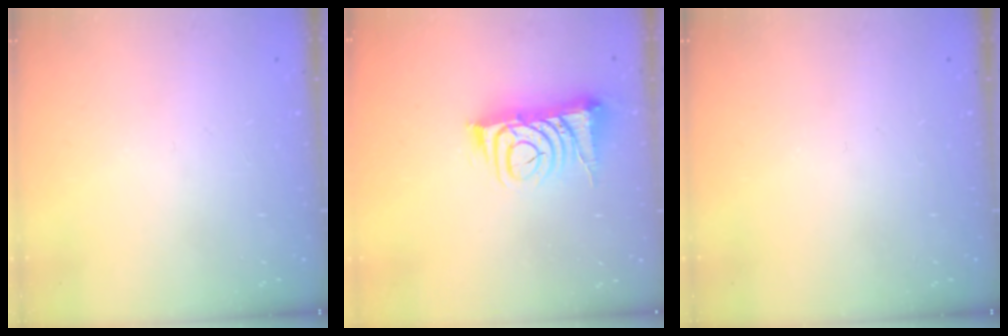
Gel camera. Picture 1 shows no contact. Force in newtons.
{"total": 10.2, "press": 10.2, "slide": 1.1}
{"total": 0.0}